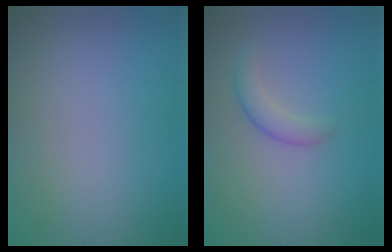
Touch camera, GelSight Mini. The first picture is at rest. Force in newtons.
{"total": 1.9, "press": 1.9, "slide": 0.0}